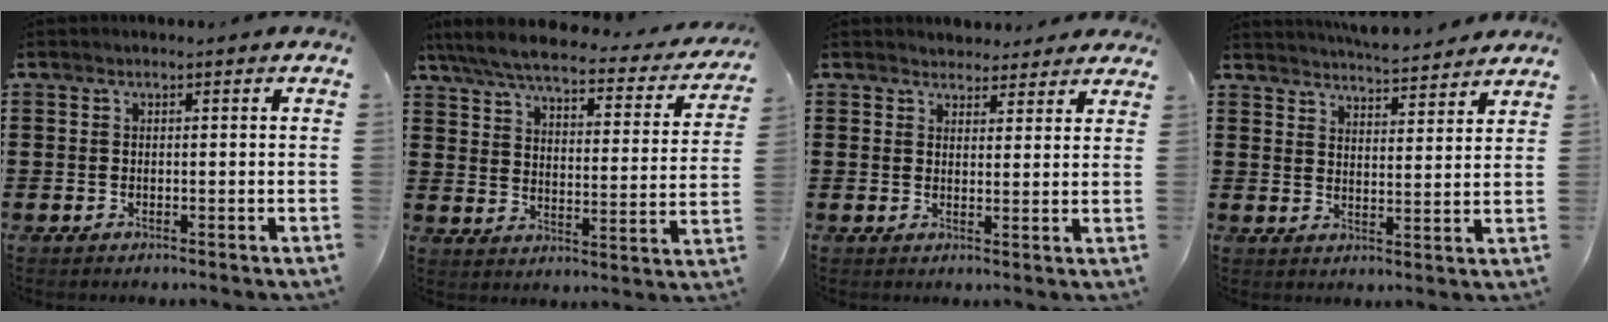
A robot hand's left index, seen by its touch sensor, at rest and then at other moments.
{"total": 6.2, "force": [5.4, 0.5, 2.9], "torque": [-0.082, -0.035, 0.090]}
{"total": 3.1, "force": [2.9, 1.1, -0.2], "torque": [0.001, -0.007, 0.054]}
{"total": 4.7, "force": [4.6, -0.2, 0.6], "torque": [-0.021, -0.027, 0.081]}